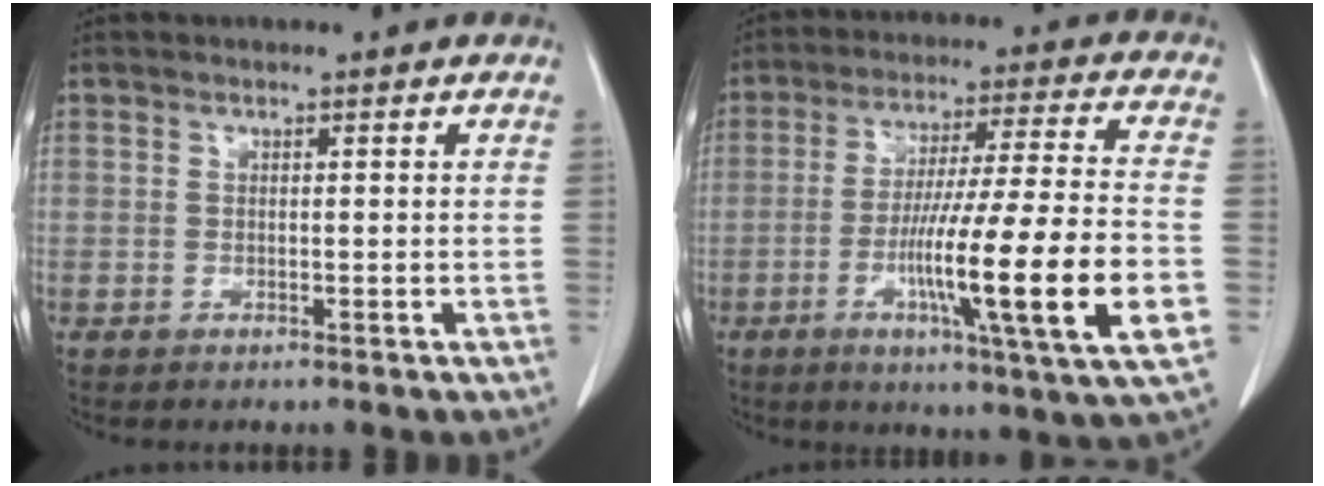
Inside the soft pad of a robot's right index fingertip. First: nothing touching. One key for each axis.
{"total": 19.4, "fx": -5.3, "fy": -0.4, "fz": 18.7, "tx": -0.298, "ty": -0.018, "tz": -0.088}